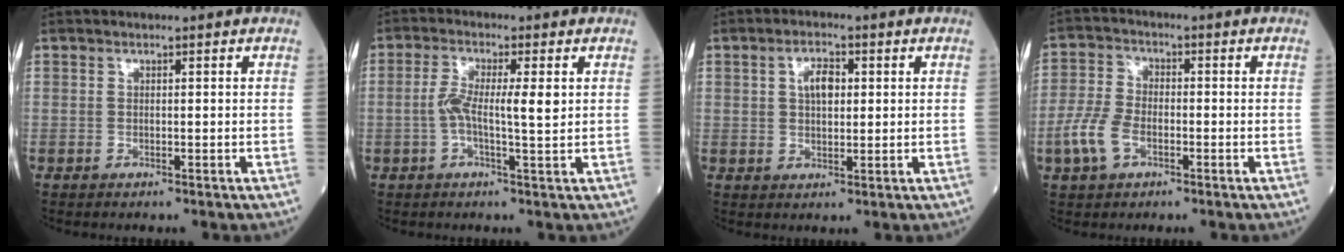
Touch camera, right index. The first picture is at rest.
{"total": 5.7, "force": [0.3, 0.8, 5.7], "torque": [-0.111, 0.008, -0.002]}
{"total": 4.1, "force": [1.1, 2.0, 3.4], "torque": [-0.062, 0.008, 0.018]}
{"total": 6.4, "force": [-2.5, 3.6, 4.7], "torque": [-0.123, 0.005, -0.053]}